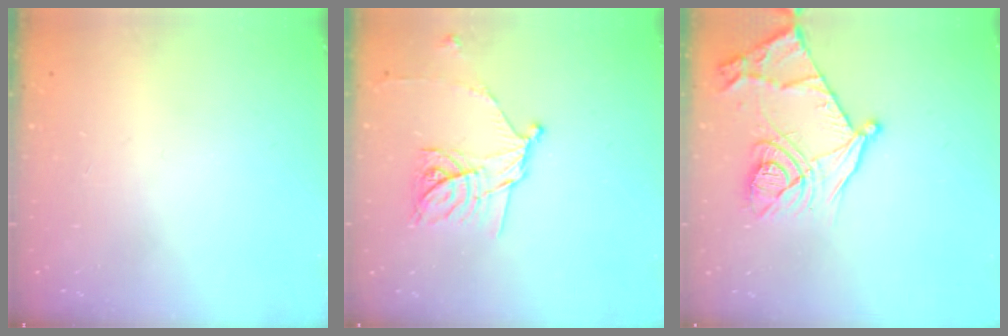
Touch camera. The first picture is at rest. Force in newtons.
{"total": 13.5, "press": 13.5, "slide": 0.1}
{"total": 17.1, "press": 17.1, "slide": 1.2}